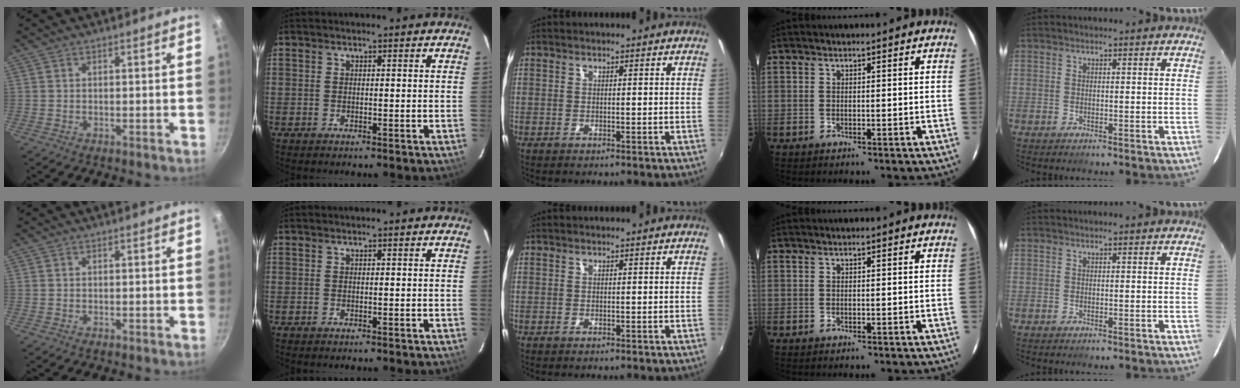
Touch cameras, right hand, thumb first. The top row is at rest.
{}